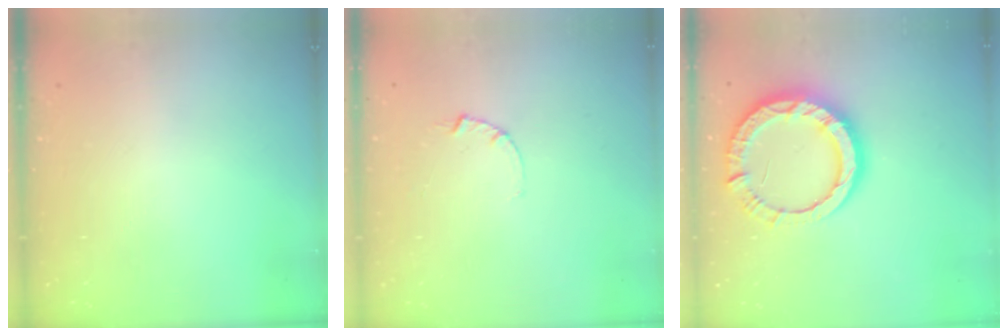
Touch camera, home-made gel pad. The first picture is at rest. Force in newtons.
{"total": 2.5, "press": 2.5, "slide": 0.3}
{"total": 13.3, "press": 13.2, "slide": 1.6}